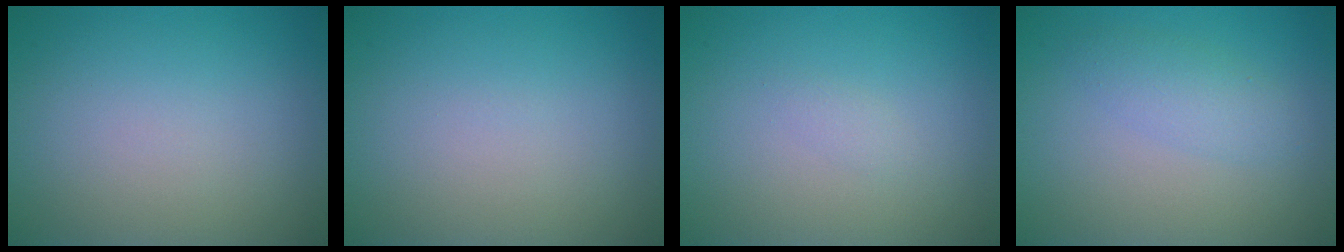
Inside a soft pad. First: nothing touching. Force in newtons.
{"total": 0.0}
{"total": 0.7, "press": 0.7, "slide": 0.1}
{"total": 2.1, "press": 2.1, "slide": 0.1}